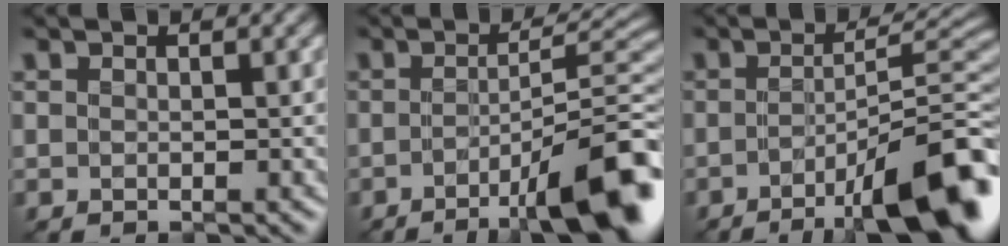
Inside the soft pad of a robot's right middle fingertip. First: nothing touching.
{"total": 10.4, "force": [-5.2, 1.8, 8.9], "torque": [-0.101, 0.011, -0.075]}
{"total": 11.7, "force": [-6.0, 2.3, 9.8], "torque": [-0.119, 0.006, -0.084]}